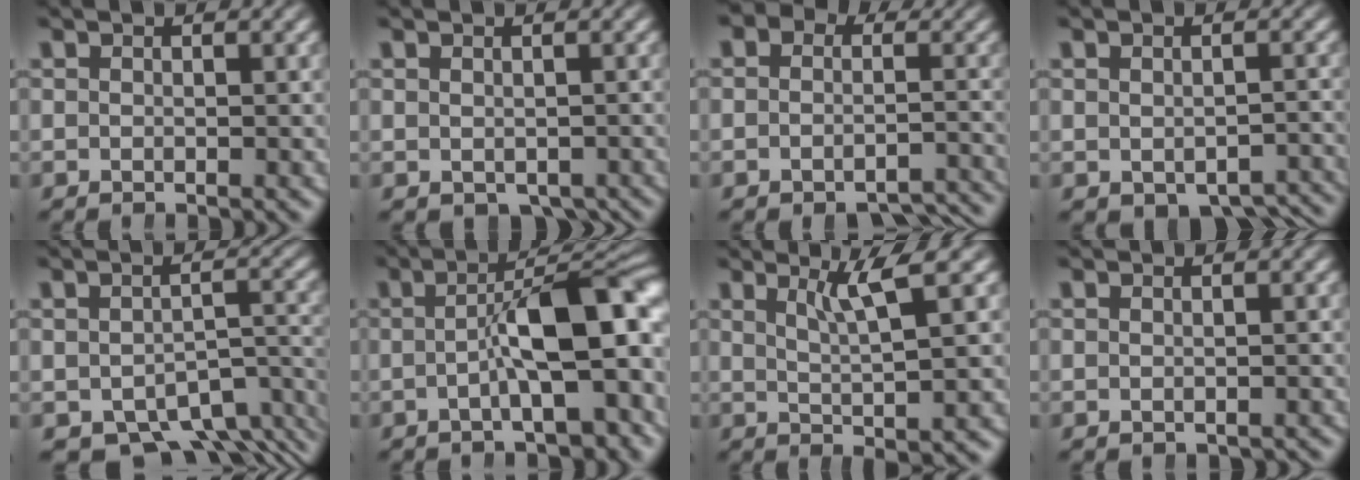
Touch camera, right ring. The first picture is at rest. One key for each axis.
{"total": 2.2, "fx": -1.7, "fy": 1.1, "fz": 0.9, "tx": -0.001, "ty": -0.015, "tz": -0.012}
{"total": 4.5, "fx": -3.8, "fy": 2.0, "fz": 1.2, "tx": -0.016, "ty": -0.018, "tz": -0.058}
{"total": 5.6, "fx": -4.7, "fy": 2.2, "fz": 2.2, "tx": -0.020, "ty": -0.023, "tz": -0.056}
{"total": 7.4, "fx": -5.3, "fy": 3.7, "fz": 3.5, "tx": -0.031, "ty": -0.027, "tz": -0.071}
{"total": 7.6, "fx": -1.5, "fy": 1.7, "fz": 7.2, "tx": -0.106, "ty": 0.005, "tz": -0.018}
{"total": 3.3, "fx": 1.4, "fy": -0.6, "fz": 3.0, "tx": -0.045, "ty": -0.006, "tz": 0.033}
{"total": 0.7, "fx": -0.6, "fy": 0.2, "fz": 0.0, "tx": -0.005, "ty": -0.005, "tz": -0.006}